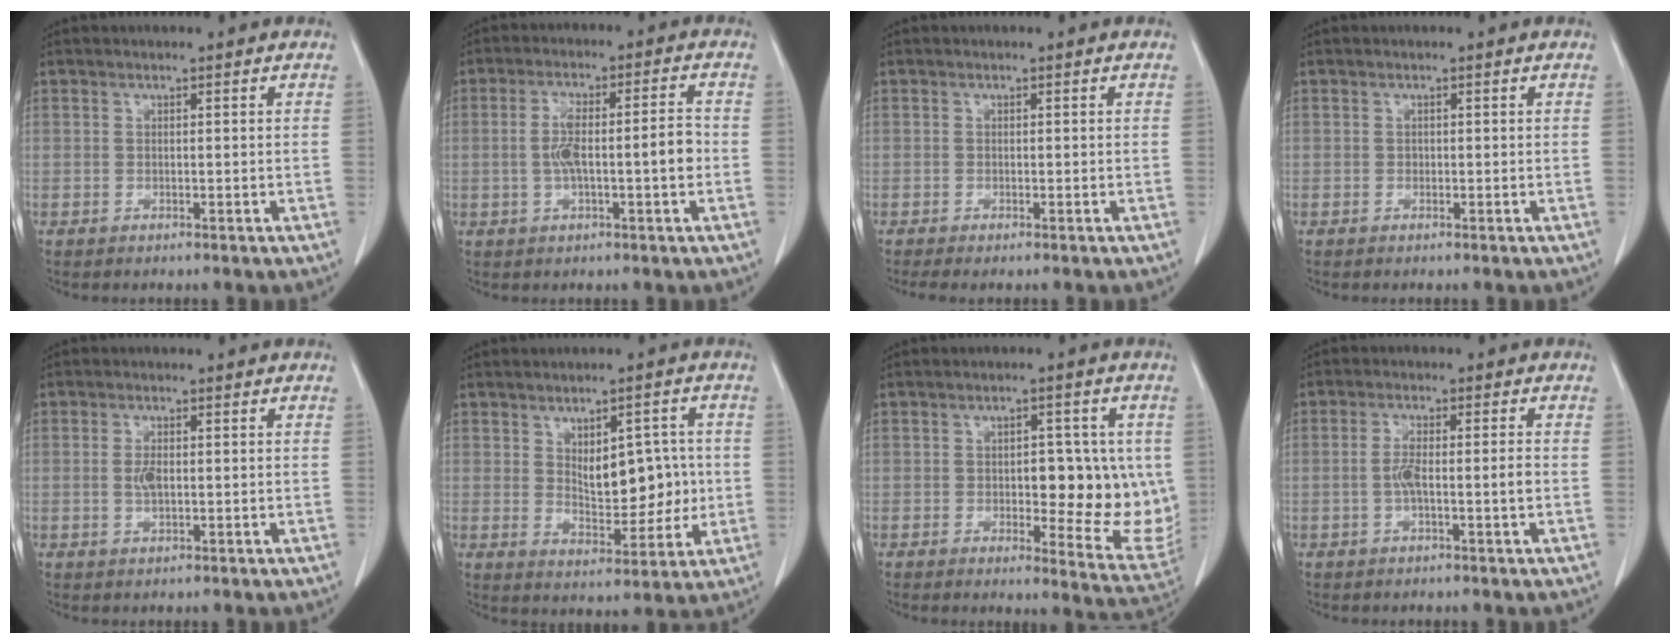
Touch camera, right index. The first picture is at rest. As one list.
[{"total": 7.9, "force": [-0.9, 1.4, 7.7], "torque": [-0.142, 0.020, -0.014]}, {"total": 1.3, "force": [-1.0, 0.1, 0.8], "torque": [-0.016, -0.005, -0.018]}, {"total": 0.0}, {"total": 2.4, "force": [-0.1, 0.9, 2.2], "torque": [-0.047, 0.000, 0.000]}, {"total": 9.9, "force": [0.5, 4.4, 8.8], "torque": [-0.129, 0.011, 0.022]}, {"total": 13.0, "force": [-0.2, 5.2, 11.9], "torque": [-0.139, -0.001, 0.006]}, {"total": 4.4, "force": [-0.9, 0.4, 4.3], "torque": [-0.084, 0.007, -0.014]}]